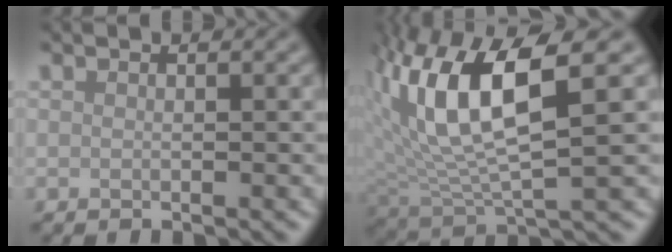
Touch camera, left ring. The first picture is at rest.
{"total": 9.4, "force": [2.6, 3.3, 8.4], "torque": [-0.172, 0.000, 0.045]}